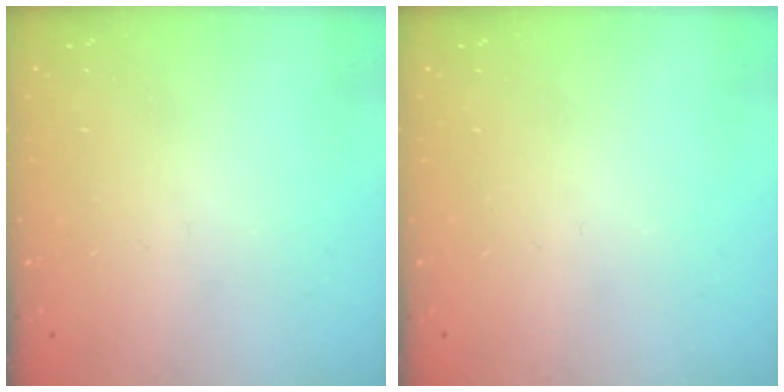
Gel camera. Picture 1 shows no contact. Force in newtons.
{"total": 0.0}